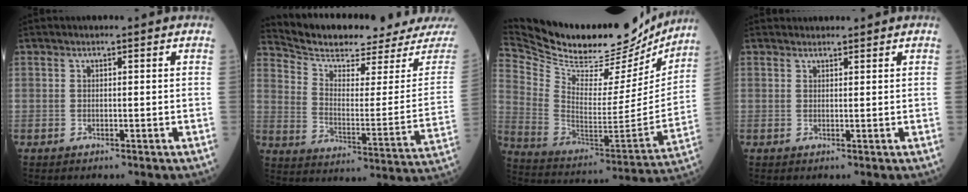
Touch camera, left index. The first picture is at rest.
{"total": 19.0, "force": [18.3, 1.4, 4.8], "torque": [-0.092, -0.079, 0.258]}
{"total": 30.8, "force": [27.0, 7.9, 12.4], "torque": [-0.234, -0.048, 0.394]}
{"total": 1.6, "force": [1.6, 0.3, -0.1], "torque": [0.000, 0.012, 0.027]}